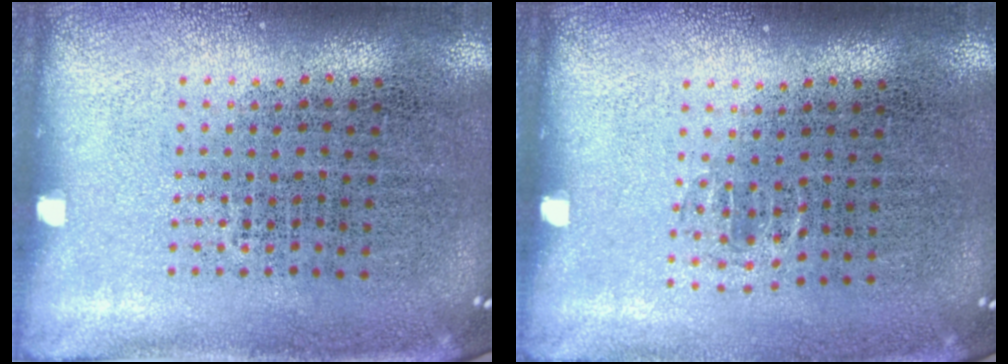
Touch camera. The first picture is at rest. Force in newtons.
{"total": 0.5, "press": 0.5, "slide": 0.3}